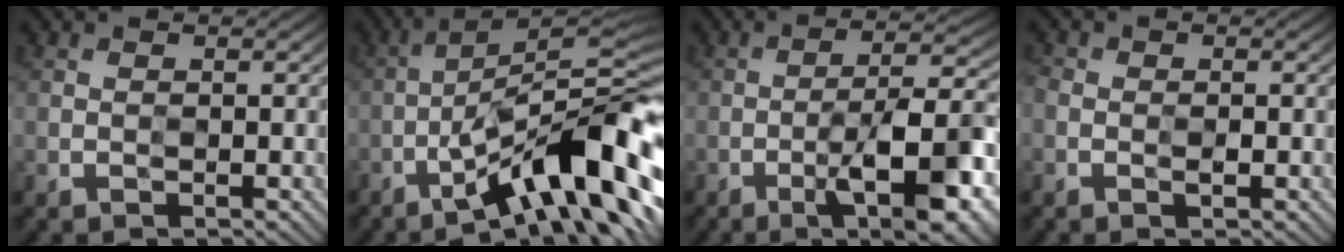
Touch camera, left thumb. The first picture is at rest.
{"total": 14.1, "force": [-7.4, 2.9, 11.6], "torque": [-0.175, 0.023, -0.128]}
{"total": 11.7, "force": [-5.7, 2.9, 9.8], "torque": [-0.142, 0.016, -0.086]}
{"total": 2.1, "force": [-0.8, 1.5, 1.2], "torque": [-0.030, -0.002, -0.019]}